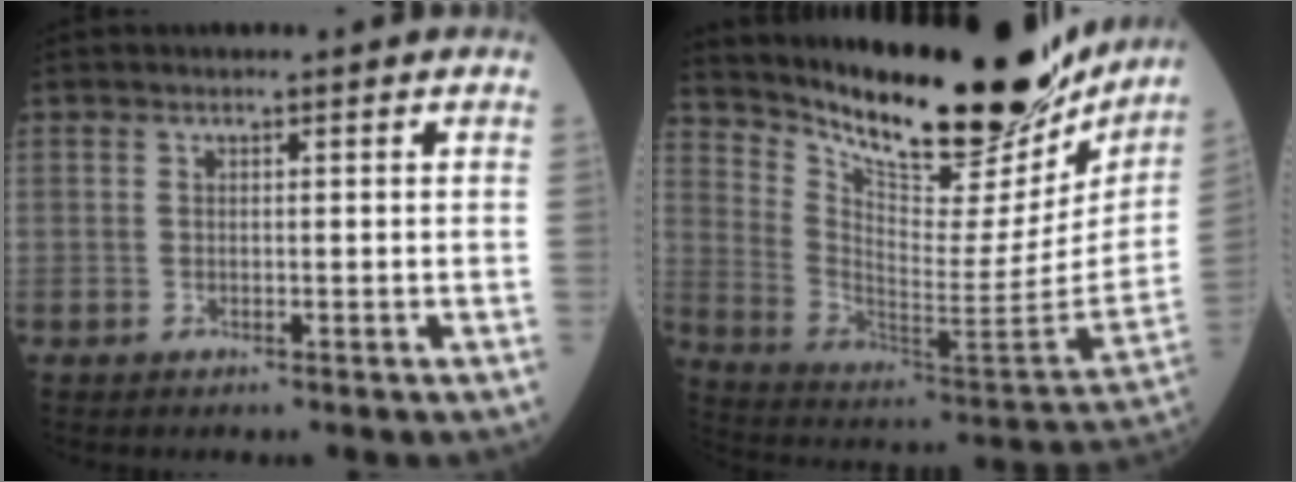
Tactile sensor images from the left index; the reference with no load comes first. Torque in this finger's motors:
{"motor_torque": [0.31, -0.76, 1.05, 0.21]}